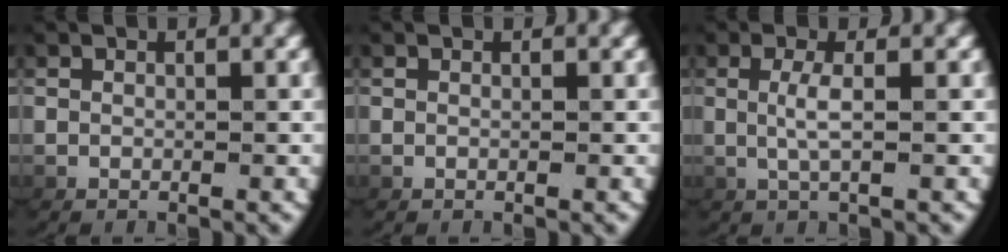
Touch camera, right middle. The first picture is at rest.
{"total": 0.0}
{"total": 2.0, "force": [0.2, -0.3, 2.0], "torque": [-0.050, -0.005, 0.012]}